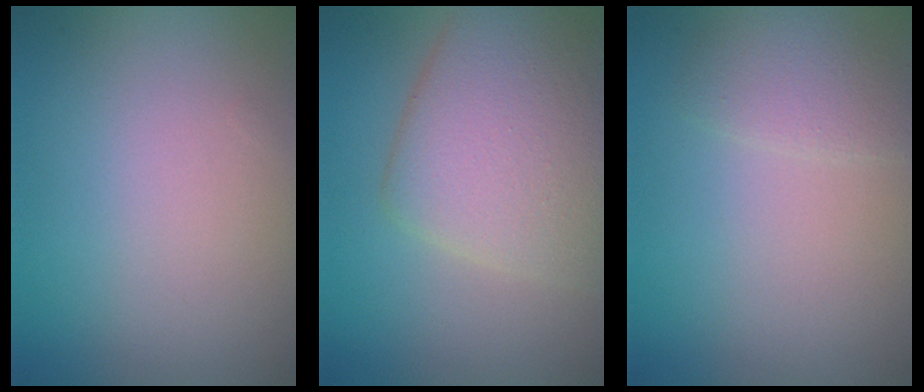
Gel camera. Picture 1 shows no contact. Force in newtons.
{"total": 7.0, "press": 7.0, "slide": 0.2}
{"total": 1.9, "press": 1.9, "slide": 0.1}